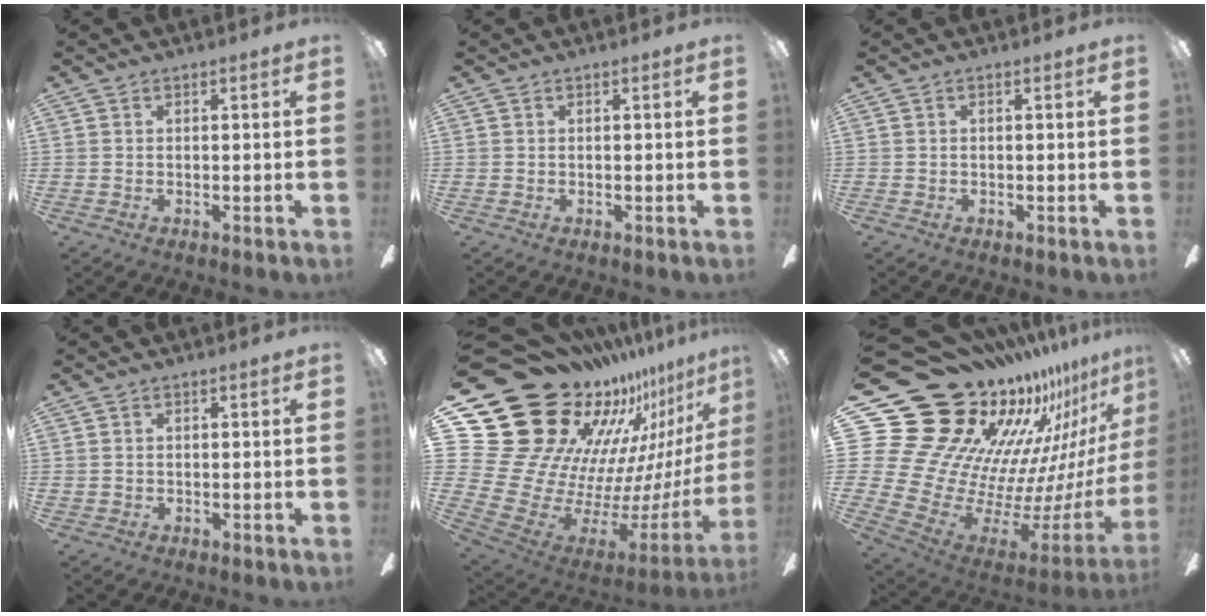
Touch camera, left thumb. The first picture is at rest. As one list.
[{"total": 0.0}, {"total": 0.0}, {"total": 0.7, "force": [0.3, 0.7, 0.0], "torque": [0.000, 0.006, 0.003]}, {"total": 32.1, "force": [18.9, 19.0, 17.6], "torque": [-0.282, -0.214, 0.420]}, {"total": 27.9, "force": [18.5, 16.2, 13.1], "torque": [-0.199, -0.220, 0.404]}]